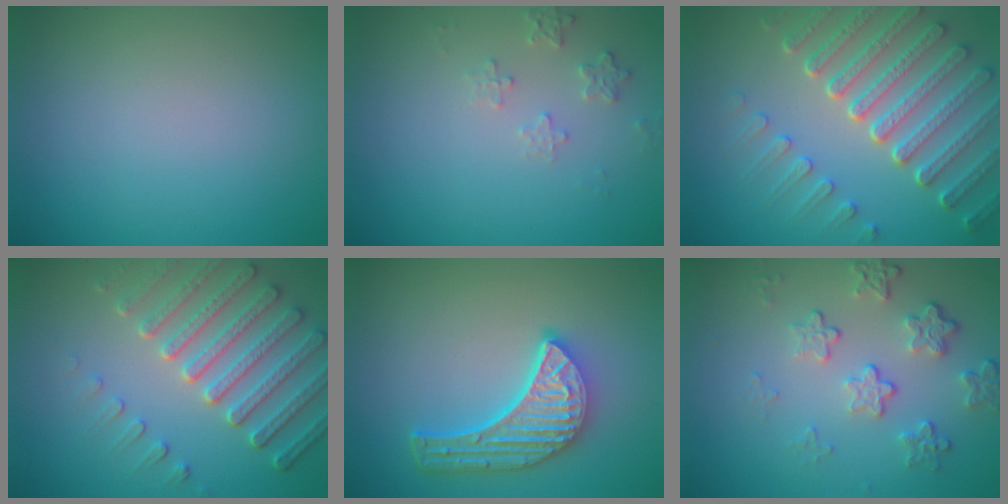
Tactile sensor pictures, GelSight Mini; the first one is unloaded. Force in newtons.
{"total": 1.6, "press": 1.6, "slide": 0.4}
{"total": 7.5, "press": 5.7, "slide": 4.9}
{"total": 5.9, "press": 4.9, "slide": 3.3}
{"total": 5.8, "press": 4.5, "slide": 3.7}
{"total": 4.0, "press": 3.0, "slide": 2.8}